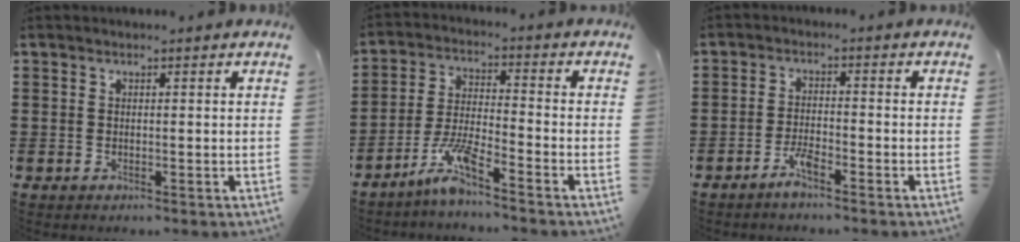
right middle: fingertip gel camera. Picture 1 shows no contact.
{"total": 6.9, "force": [-5.3, 0.5, 4.4], "torque": [-0.100, -0.012, -0.102]}
{"total": 3.1, "force": [-2.3, 0.3, 2.1], "torque": [-0.045, 0.002, -0.043]}